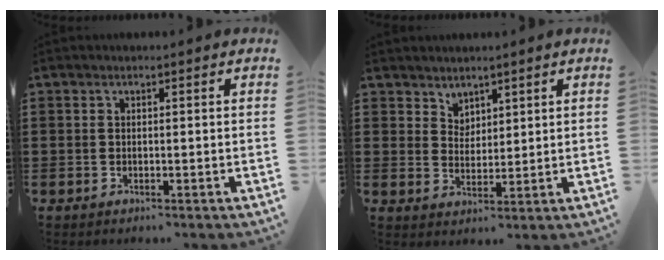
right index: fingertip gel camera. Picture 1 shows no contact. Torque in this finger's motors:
{"motor_torque": [-0.24, 0.05, 0.01, -0.01]}